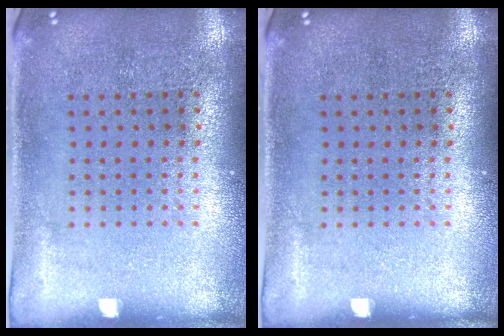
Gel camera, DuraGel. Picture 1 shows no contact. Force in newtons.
{"total": 0.0}